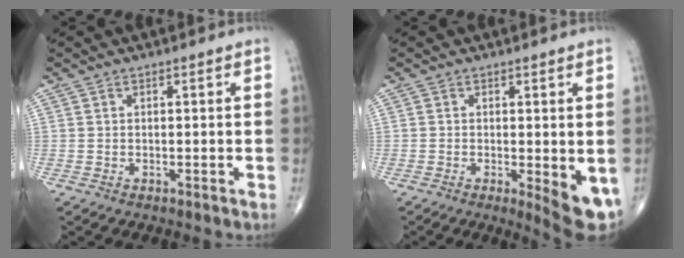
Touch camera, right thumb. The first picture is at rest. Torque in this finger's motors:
{"motor_torque": [1.51, 1.23, 1.16, -0.12, 0.24]}